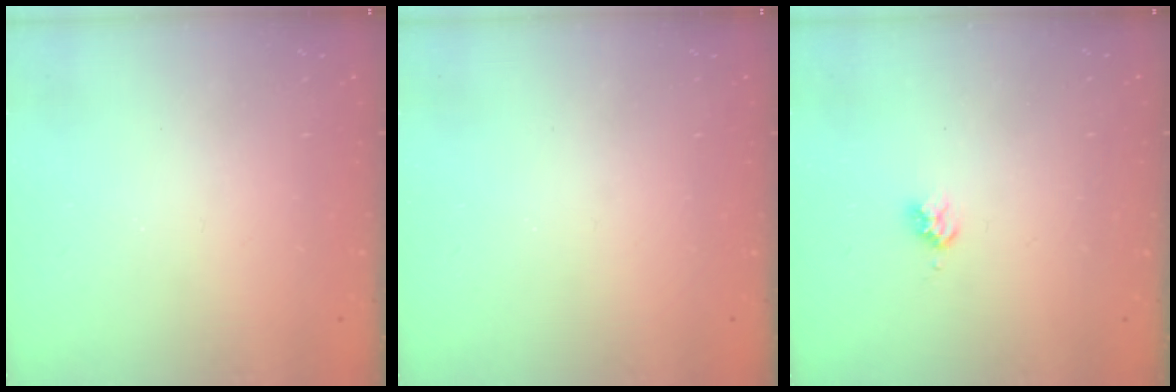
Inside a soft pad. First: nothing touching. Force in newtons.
{"total": 0.0}
{"total": 3.2, "press": 3.2, "slide": 0.4}